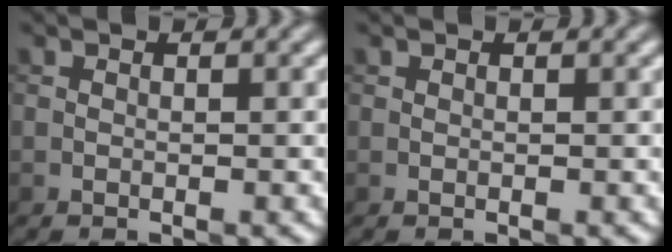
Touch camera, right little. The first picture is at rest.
{"total": 0.0}